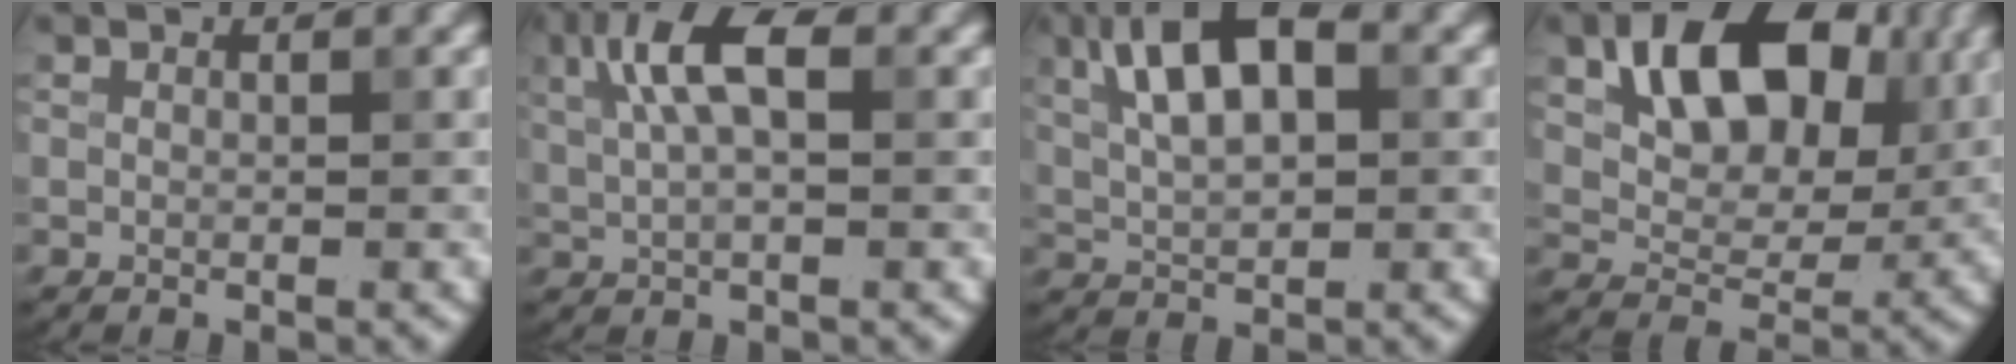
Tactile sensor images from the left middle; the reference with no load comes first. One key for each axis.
{"total": 5.5, "fx": 1.8, "fy": 2.2, "fz": 4.7, "tx": -0.099, "ty": 0.010, "tz": 0.029}
{"total": 8.2, "fx": 2.7, "fy": 3.8, "fz": 6.7, "tx": -0.119, "ty": 0.027, "tz": 0.035}
{"total": 10.6, "fx": 4.0, "fy": 6.7, "fz": 7.2, "tx": -0.114, "ty": 0.005, "tz": 0.065}